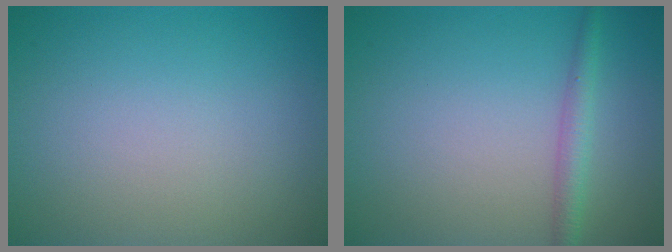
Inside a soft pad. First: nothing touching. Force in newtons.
{"total": 2.0, "press": 2.0, "slide": 0.0}